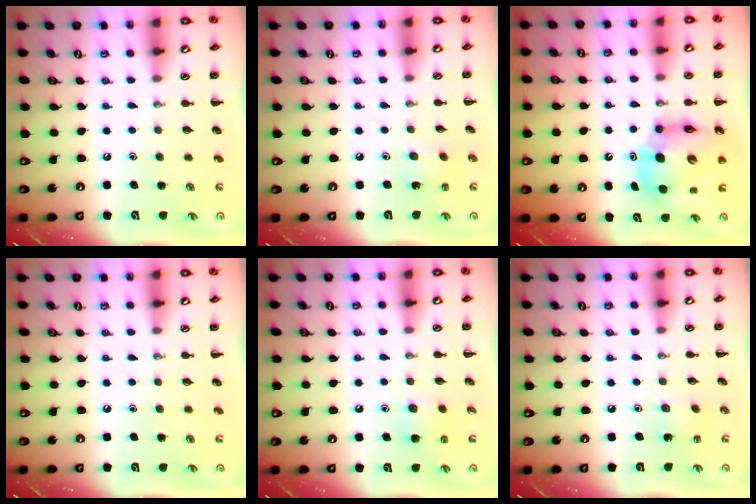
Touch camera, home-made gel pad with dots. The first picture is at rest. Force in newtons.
{"total": 2.9, "press": 2.8, "slide": 0.9}
{"total": 12.5, "press": 12.0, "slide": 3.5}
{"total": 0.0}
{"total": 5.4, "press": 5.2, "slide": 1.4}
{"total": 2.9, "press": 2.8, "slide": 0.9}